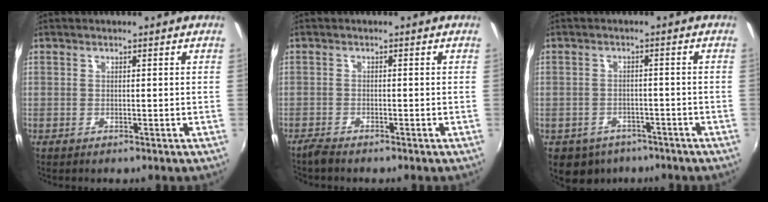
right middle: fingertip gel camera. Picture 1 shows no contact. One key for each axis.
{"total": 2.0, "fx": -1.9, "fy": 0.1, "fz": 0.7, "tx": -0.020, "ty": -0.006, "tz": -0.038}
{"total": 8.9, "fx": -5.6, "fy": 6.3, "fz": 3.0, "tx": -0.083, "ty": -0.001, "tz": -0.069}